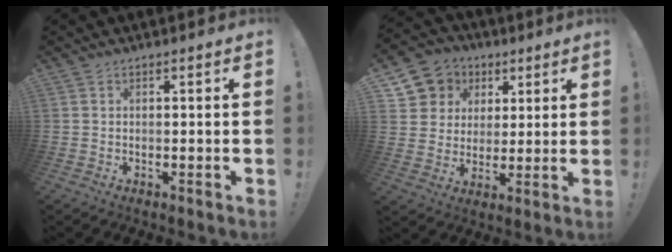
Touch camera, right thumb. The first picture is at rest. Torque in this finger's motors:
{"motor_torque": [-0.32, 0.57, -0.29, 0.39, 0.08]}